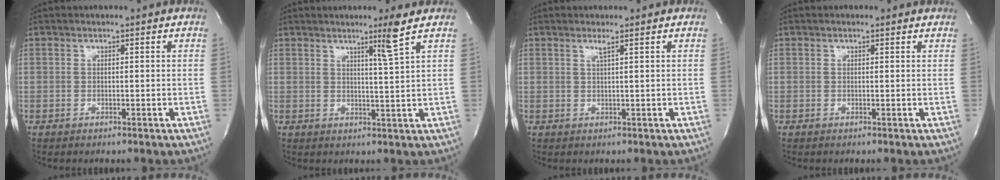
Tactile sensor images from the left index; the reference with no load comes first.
{"total": 3.7, "force": [2.3, -1.7, 2.3], "torque": [-0.046, -0.019, 0.046]}
{"total": 1.3, "force": [0.7, -0.5, 1.0], "torque": [-0.031, -0.008, 0.018]}
{"total": 0.5, "force": [0.3, 0.4, 0.0], "torque": [0.000, 0.007, 0.004]}